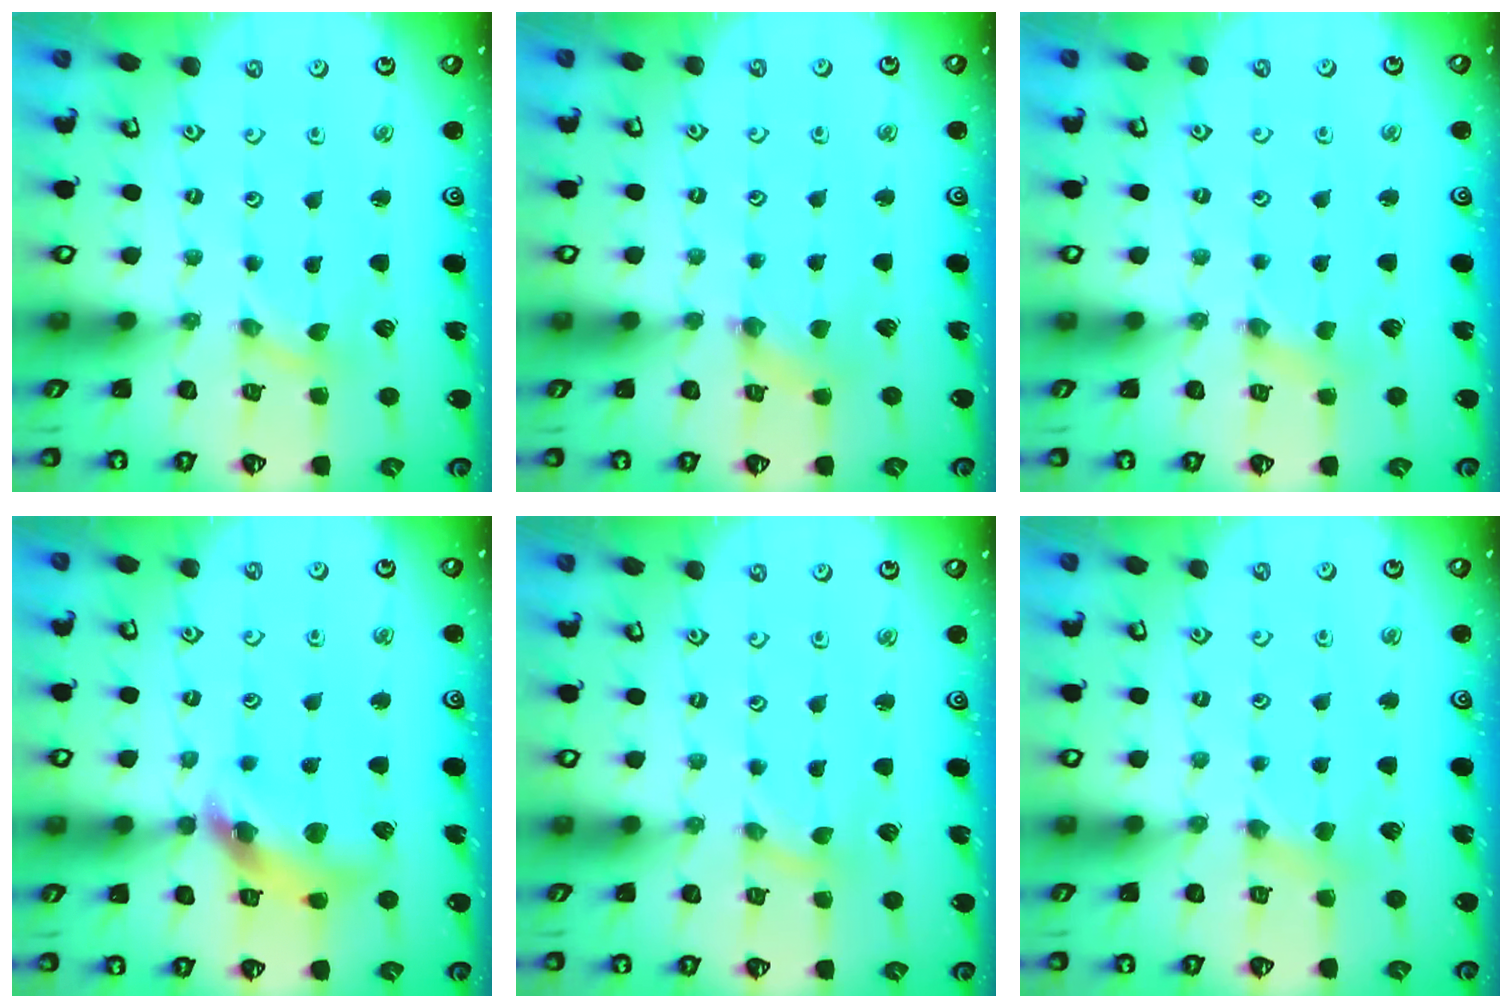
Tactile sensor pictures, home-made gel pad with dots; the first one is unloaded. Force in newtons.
{"total": 0.6, "press": 0.6, "slide": 0.2}
{"total": 0.0}
{"total": 12.9, "press": 12.8, "slide": 1.8}
{"total": 0.0}
{"total": 2.5, "press": 2.5, "slide": 0.3}